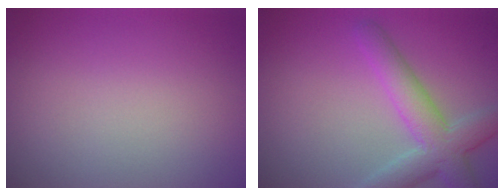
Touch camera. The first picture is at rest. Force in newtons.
{"total": 5.2, "press": 5.2, "slide": 0.4}